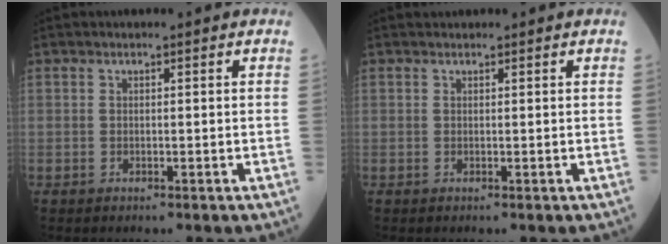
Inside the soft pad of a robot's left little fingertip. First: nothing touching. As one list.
[{"total": 0.5, "force": [0.5, 0.1, 0.0], "torque": [-0.007, 0.011, 0.011]}]